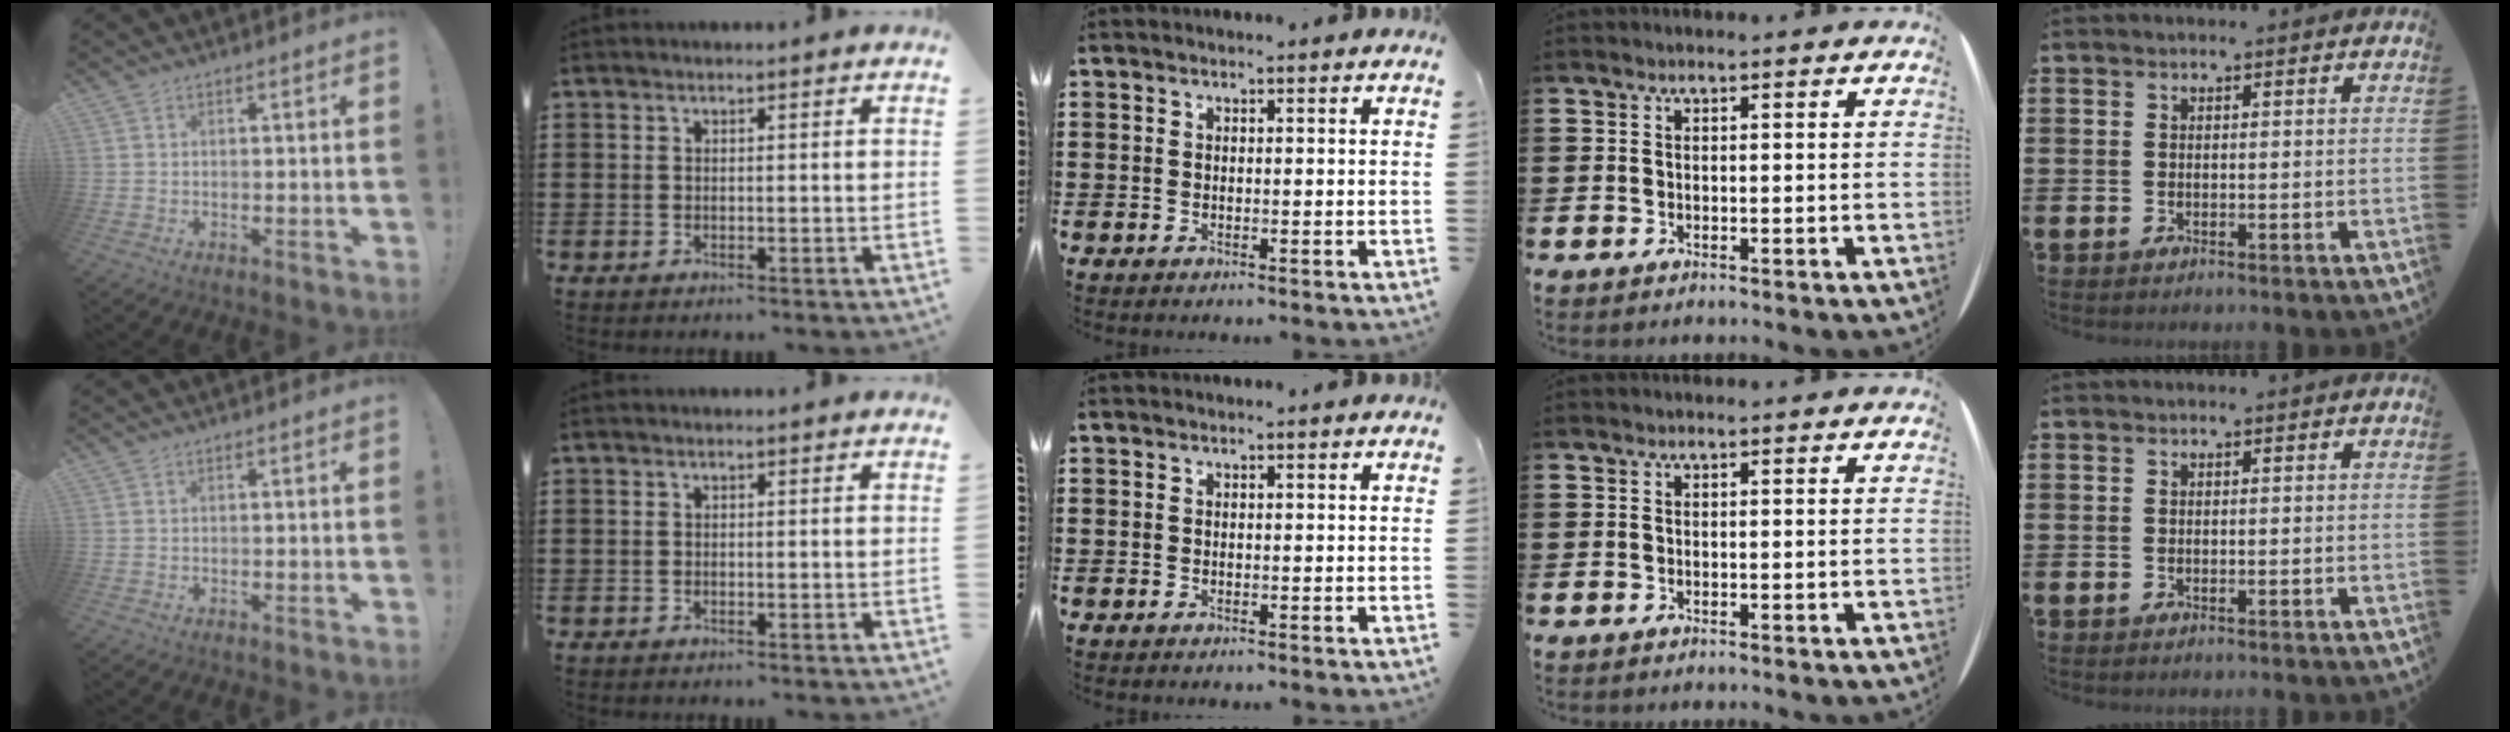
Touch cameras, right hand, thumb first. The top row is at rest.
{}